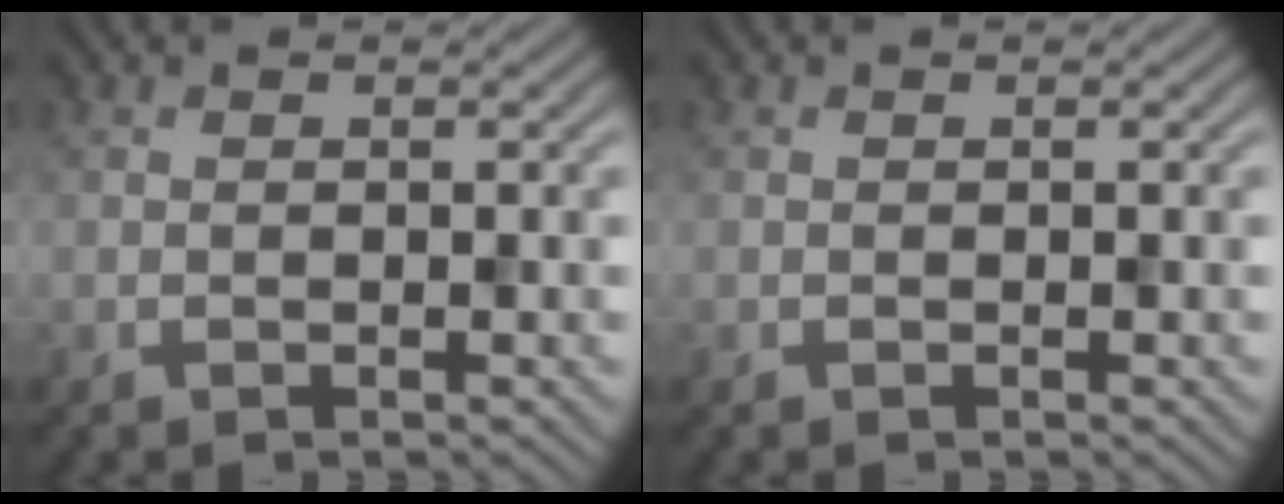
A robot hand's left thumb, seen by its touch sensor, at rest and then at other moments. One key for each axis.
{"total": 0.0}